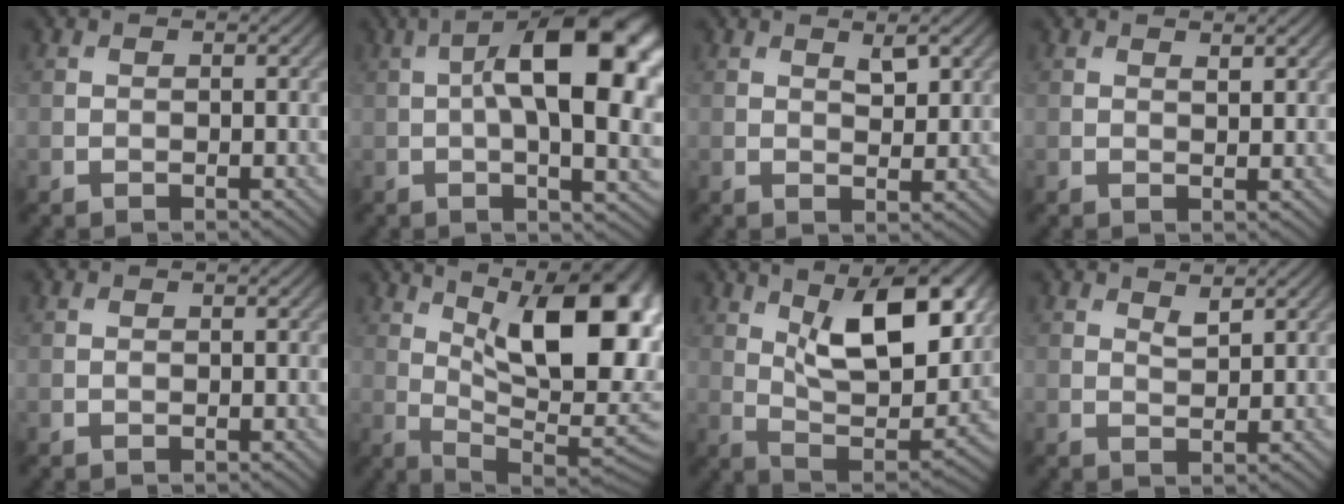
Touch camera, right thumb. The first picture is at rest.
{"total": 16.7, "force": [1.7, 6.6, 15.2], "torque": [-0.207, 0.023, 0.015]}
{"total": 2.3, "force": [1.3, 0.7, 1.7], "torque": [-0.031, -0.007, 0.028]}
{"total": 1.2, "force": [0.9, 0.3, 0.8], "torque": [-0.015, -0.005, 0.019]}
{"total": 0.0}
{"total": 18.6, "force": [5.7, 7.9, 15.8], "torque": [-0.212, 0.039, 0.098]}
{"total": 15.5, "force": [6.2, 6.8, 12.5], "torque": [-0.194, 0.013, 0.098]}
{"total": 1.4, "force": [1.1, 0.4, 0.8], "torque": [-0.017, -0.005, 0.026]}